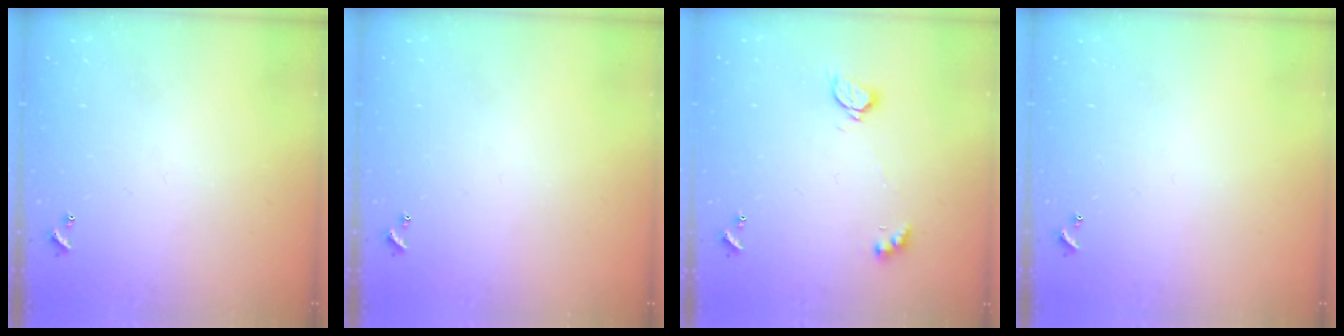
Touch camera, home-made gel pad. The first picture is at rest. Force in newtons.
{"total": 0.0}
{"total": 2.2, "press": 2.2, "slide": 0.2}
{"total": 0.0}